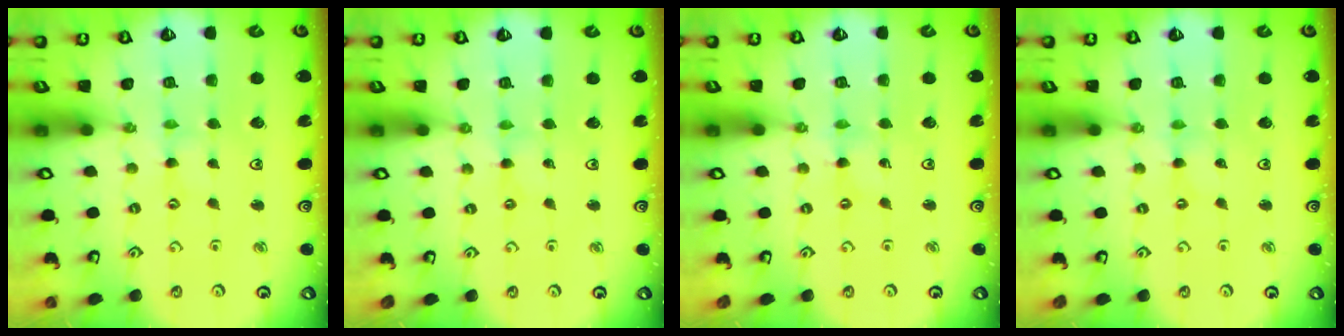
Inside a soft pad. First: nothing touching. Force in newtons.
{"total": 0.0}
{"total": 0.0}
{"total": 0.0}